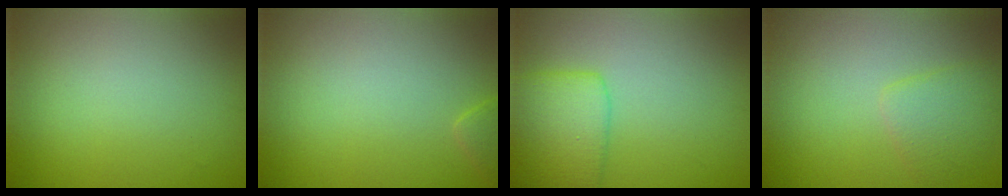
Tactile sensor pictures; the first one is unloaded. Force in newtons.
{"total": 1.1, "press": 1.1, "slide": 0.1}
{"total": 4.1, "press": 4.1, "slide": 0.2}
{"total": 2.4, "press": 2.4, "slide": 0.3}